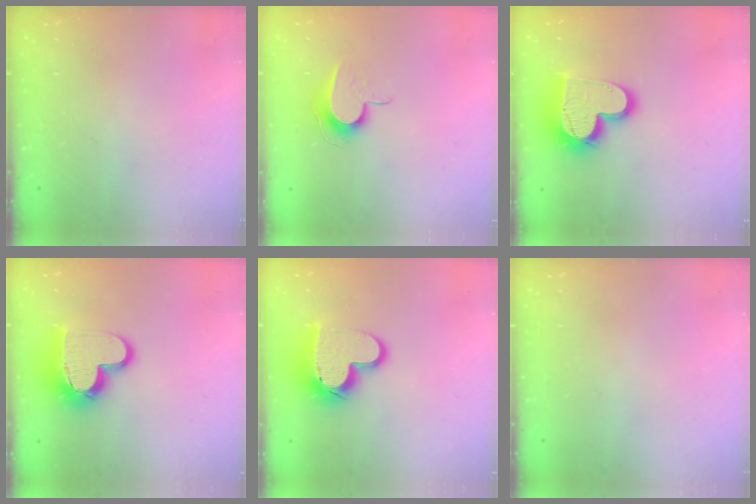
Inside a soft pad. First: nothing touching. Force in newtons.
{"total": 8.9, "press": 8.8, "slide": 0.5}
{"total": 17.7, "press": 17.6, "slide": 1.5}
{"total": 14.7, "press": 14.6, "slide": 1.2}
{"total": 15.0, "press": 14.9, "slide": 1.2}
{"total": 0.0}